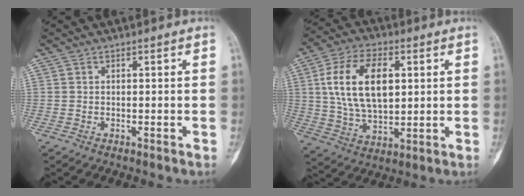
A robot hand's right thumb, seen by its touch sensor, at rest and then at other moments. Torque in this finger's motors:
{"motor_torque": [-0.02, 0.88, 0.69, -0.35, 0.44]}